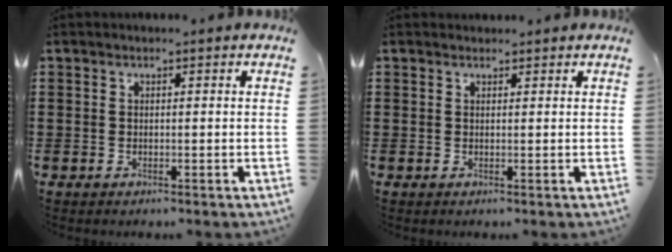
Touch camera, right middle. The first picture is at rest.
{"total": 0.9, "force": [0.8, 0.3, -0.1], "torque": [0.007, -0.003, 0.014]}